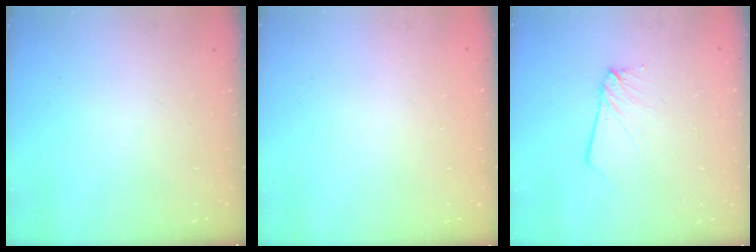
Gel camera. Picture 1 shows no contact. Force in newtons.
{"total": 0.0}
{"total": 2.6, "press": 2.6, "slide": 0.3}